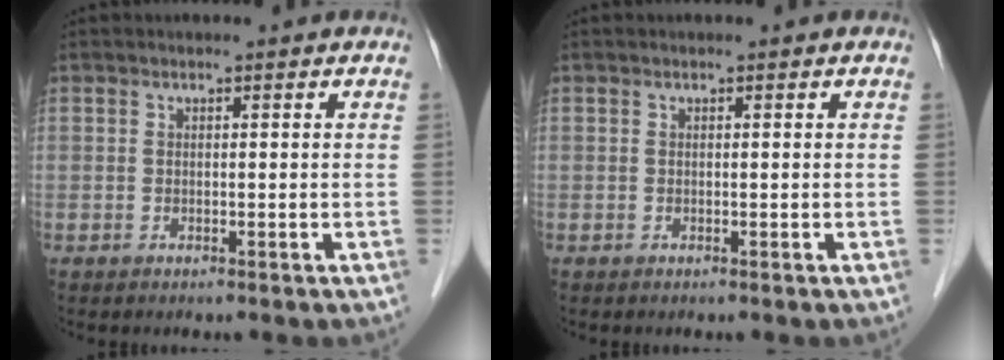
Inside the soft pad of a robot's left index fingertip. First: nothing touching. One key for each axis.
{"total": 0.0}